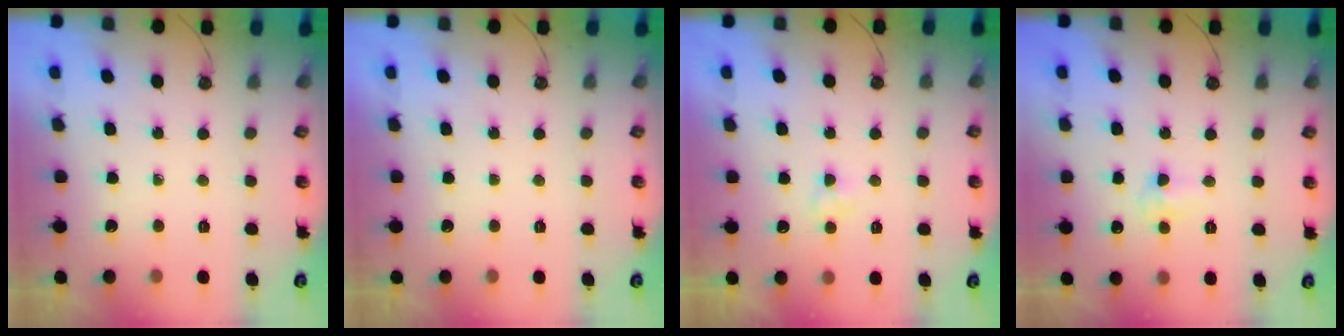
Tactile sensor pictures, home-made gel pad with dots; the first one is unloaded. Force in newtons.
{"total": 0.0}
{"total": 3.0, "press": 2.9, "slide": 0.4}
{"total": 2.8, "press": 2.6, "slide": 0.9}